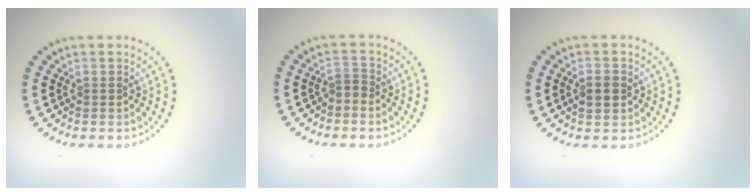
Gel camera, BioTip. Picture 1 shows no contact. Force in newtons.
{"total": 1.1, "press": 0.8, "slide": 0.7}
{"total": 1.7, "press": 1.7, "slide": 0.1}